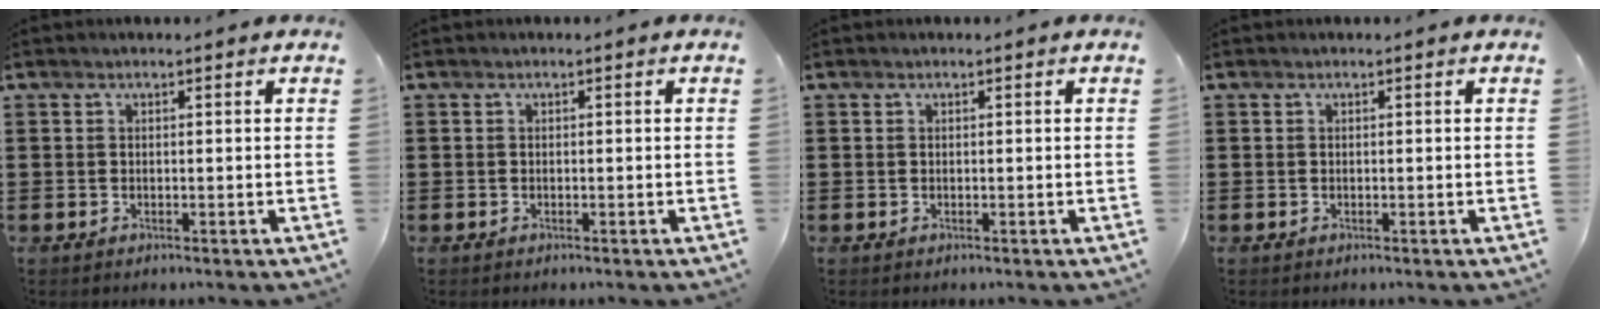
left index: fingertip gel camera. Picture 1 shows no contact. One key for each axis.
{"total": 0.0}
{"total": 0.0}
{"total": 0.0}